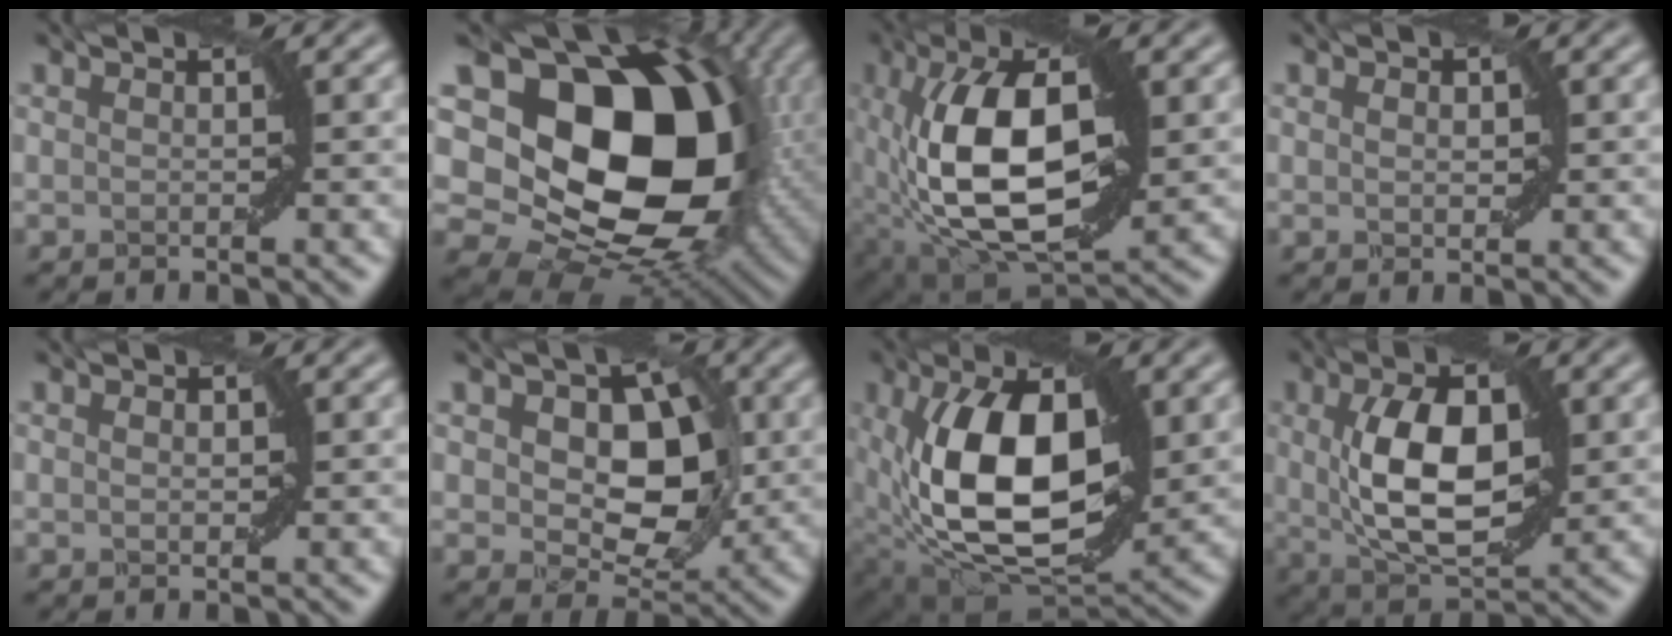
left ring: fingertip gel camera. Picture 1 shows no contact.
{"total": 18.1, "force": [2.6, 13.0, 12.3], "torque": [-0.193, -0.002, 0.065]}
{"total": 13.1, "force": [0.3, 6.9, 11.1], "torque": [-0.199, 0.008, 0.001]}
{"total": 1.1, "force": [0.4, 0.8, 0.7], "torque": [-0.009, 0.000, 0.009]}
{"total": 0.8, "force": [0.3, 0.5, 0.5], "torque": [-0.006, 0.001, 0.006]}
{"total": 8.3, "force": [1.6, 5.5, 6.0], "torque": [-0.087, -0.001, 0.022]}
{"total": 14.1, "force": [1.4, 7.6, 11.8], "torque": [-0.204, 0.005, 0.017]}
{"total": 8.4, "force": [0.7, 4.2, 7.3], "torque": [-0.139, -0.003, 0.016]}